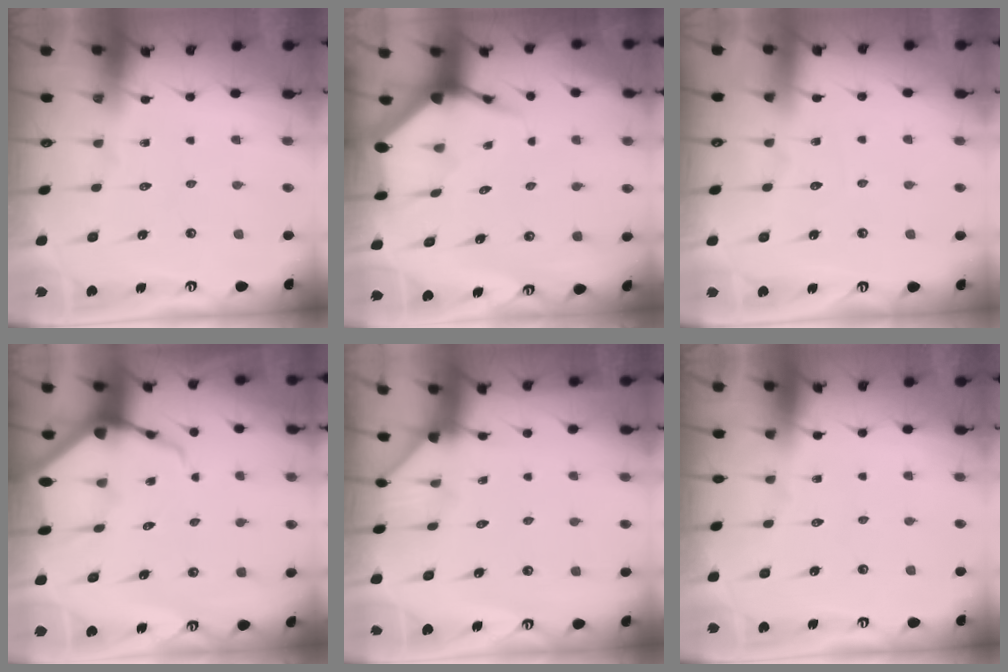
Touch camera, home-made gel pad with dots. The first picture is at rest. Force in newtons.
{"total": 4.7, "press": 4.7, "slide": 0.5}
{"total": 2.6, "press": 2.6, "slide": 0.3}
{"total": 6.2, "press": 6.1, "slide": 0.8}
{"total": 2.0, "press": 2.0, "slide": 0.1}
{"total": 0.0}